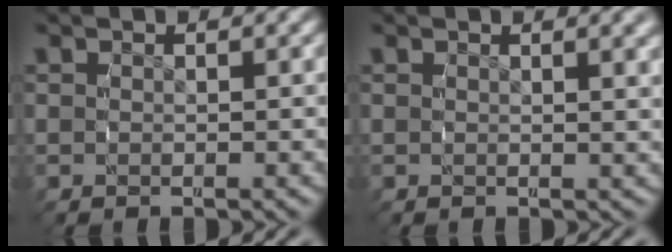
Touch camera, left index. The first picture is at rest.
{"total": 1.4, "force": [0.9, -0.2, 1.0], "torque": [-0.012, -0.001, 0.012]}